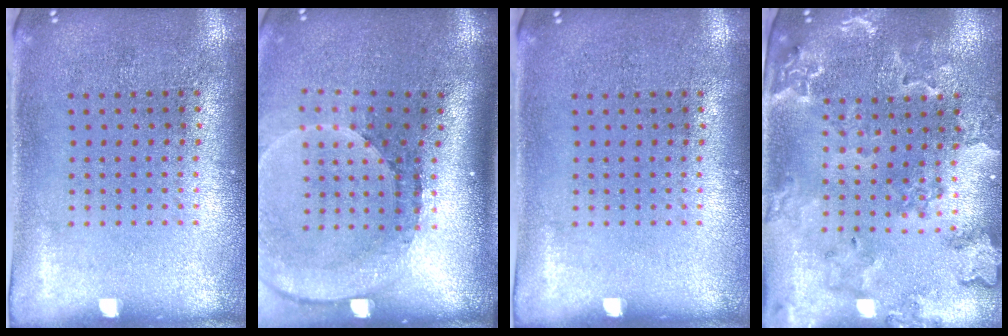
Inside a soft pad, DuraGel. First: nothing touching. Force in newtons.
{"total": 2.7, "press": 1.8, "slide": 1.9}
{"total": 0.0}
{"total": 1.7, "press": 1.7, "slide": 0.3}